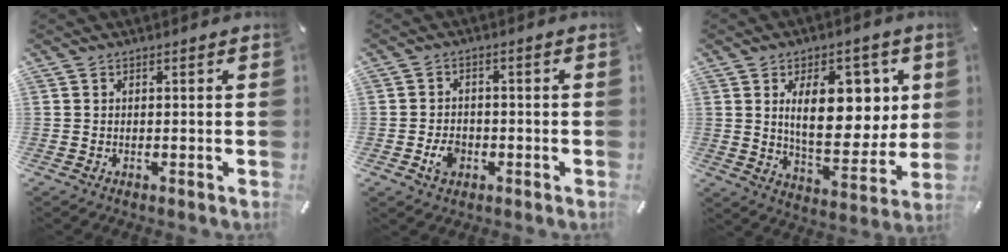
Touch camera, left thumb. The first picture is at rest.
{"total": 4.5, "force": [-1.6, 3.4, 2.4], "torque": [-0.052, 0.003, -0.030]}
{"total": 16.4, "force": [5.1, 9.2, 12.5], "torque": [-0.186, -0.011, 0.088]}